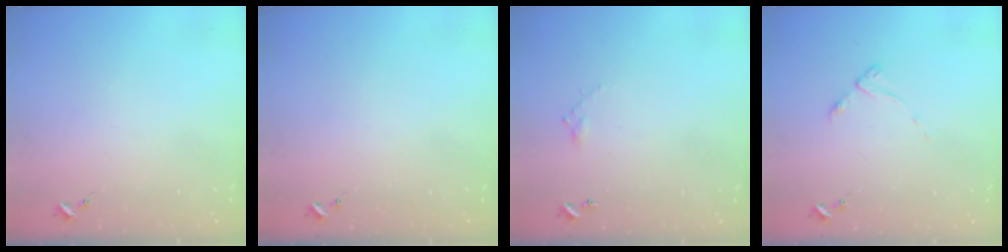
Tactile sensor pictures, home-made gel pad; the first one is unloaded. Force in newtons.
{"total": 0.0}
{"total": 3.8, "press": 3.8, "slide": 0.2}
{"total": 4.4, "press": 4.3, "slide": 0.7}